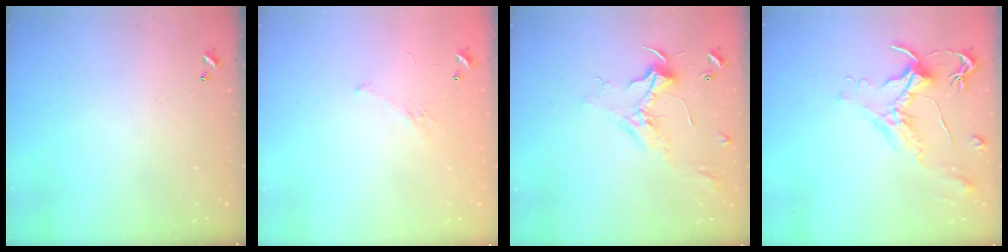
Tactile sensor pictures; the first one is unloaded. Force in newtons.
{"total": 2.8, "press": 2.6, "slide": 1.1}
{"total": 2.4, "press": 2.3, "slide": 0.8}
{"total": 1.6, "press": 1.4, "slide": 0.7}